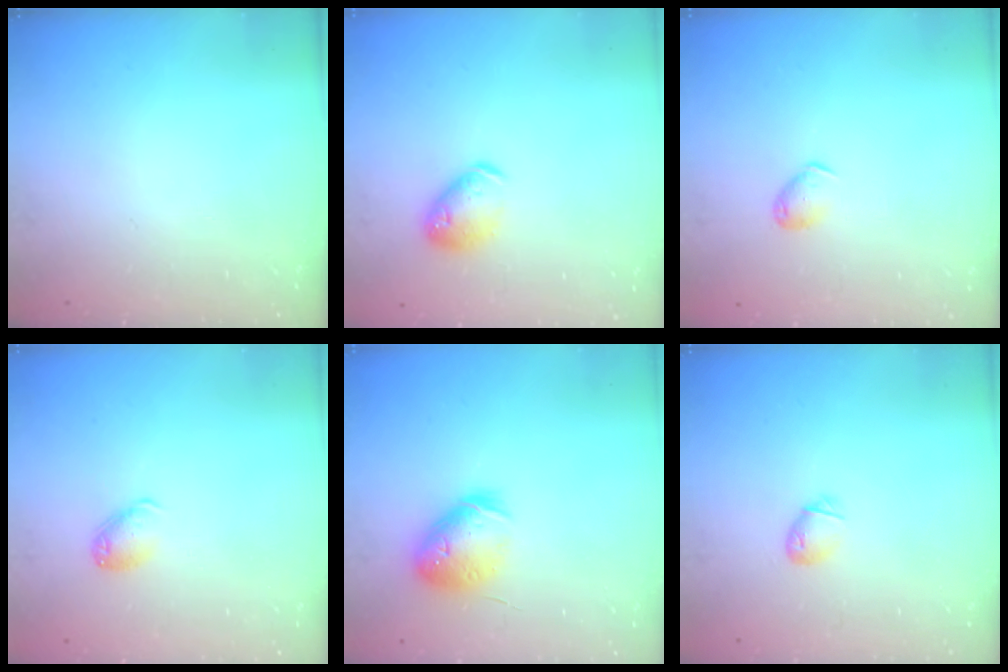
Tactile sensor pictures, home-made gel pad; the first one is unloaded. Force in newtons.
{"total": 10.3, "press": 10.2, "slide": 1.5}
{"total": 4.6, "press": 4.5, "slide": 0.9}
{"total": 7.5, "press": 7.5, "slide": 1.1}
{"total": 14.9, "press": 14.7, "slide": 2.2}
{"total": 4.2, "press": 4.1, "slide": 0.7}